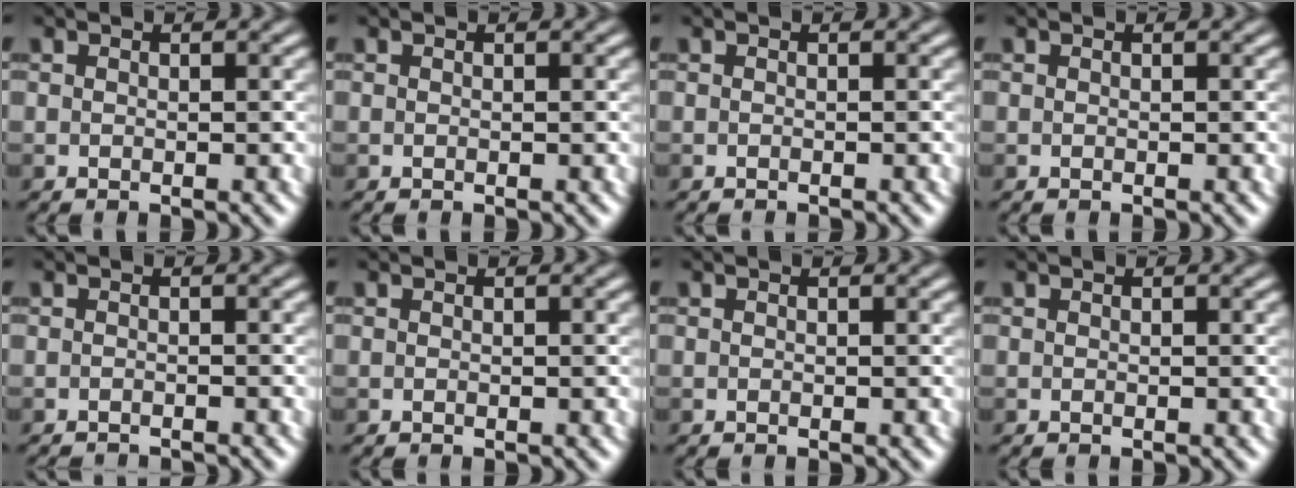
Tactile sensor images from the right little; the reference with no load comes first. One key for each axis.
{"total": 0.0}
{"total": 0.0}
{"total": 0.0}
{"total": 0.7, "fx": -0.6, "fy": -0.2, "fz": 0.0, "tx": 0.002, "ty": -0.002, "tz": -0.013}
{"total": 0.0}
{"total": 0.0}
{"total": 0.0}